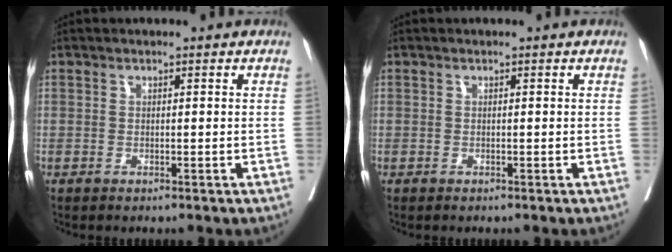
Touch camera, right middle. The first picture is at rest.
{"total": 0.0}